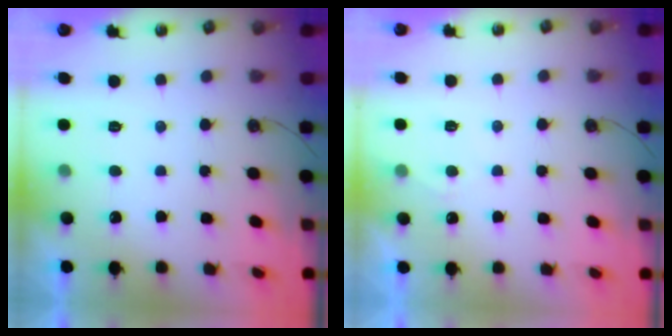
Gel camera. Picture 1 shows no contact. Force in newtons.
{"total": 3.6, "press": 3.6, "slide": 0.5}